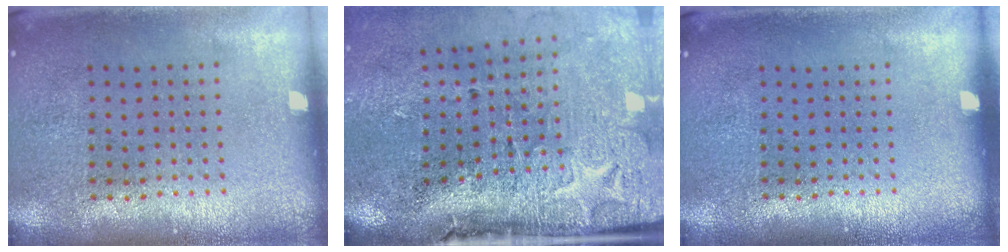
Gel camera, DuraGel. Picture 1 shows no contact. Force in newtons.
{"total": 4.9, "press": 3.8, "slide": 3.1}
{"total": 0.0}